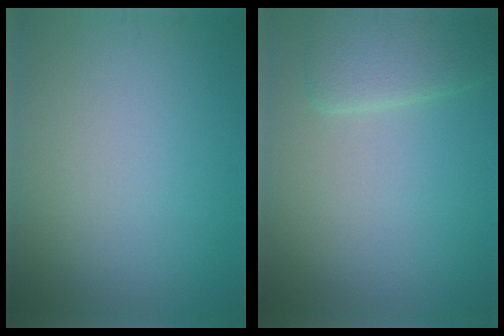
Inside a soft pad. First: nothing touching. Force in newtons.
{"total": 3.3, "press": 3.3, "slide": 0.5}